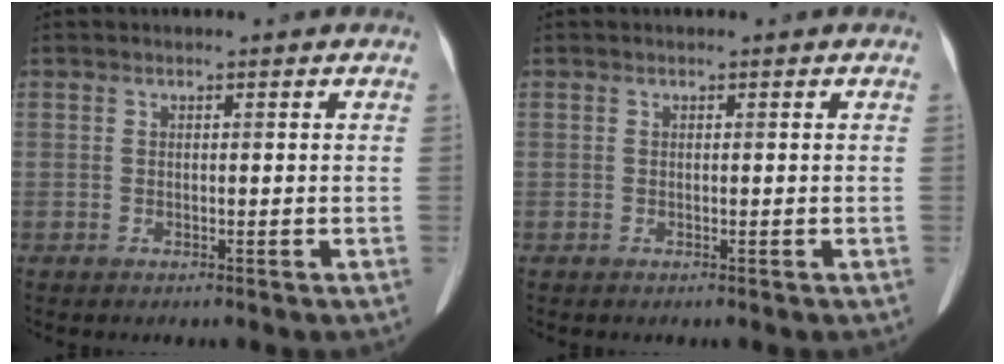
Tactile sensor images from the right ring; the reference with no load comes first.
{"total": 0.0}